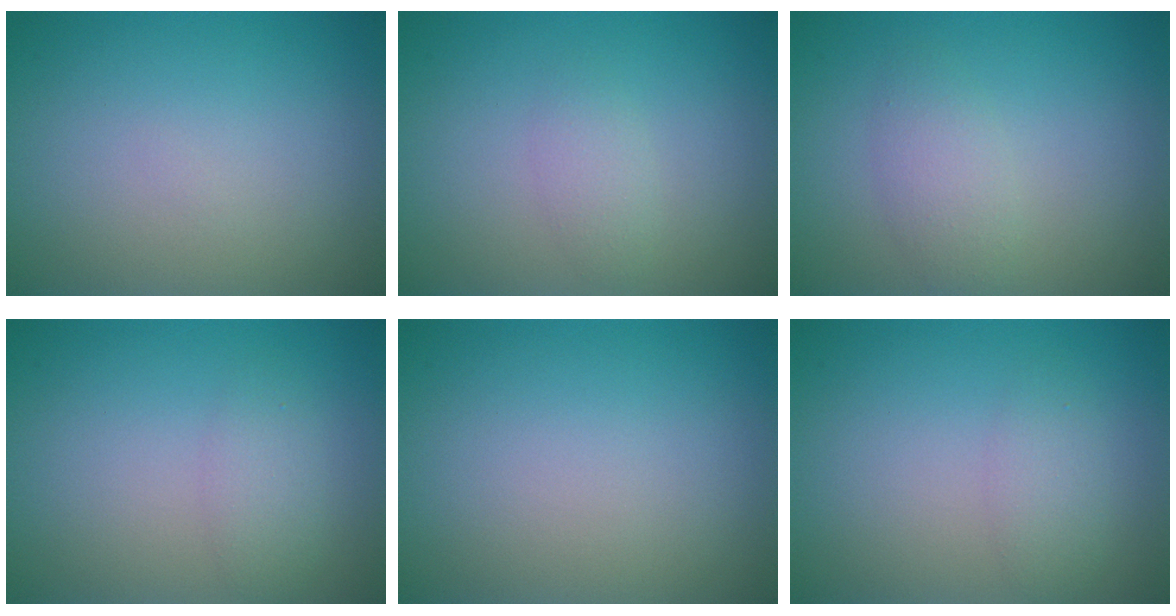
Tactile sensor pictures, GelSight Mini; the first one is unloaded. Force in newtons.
{"total": 1.4, "press": 1.4, "slide": 0.1}
{"total": 2.2, "press": 2.2, "slide": 0.0}
{"total": 1.7, "press": 1.7, "slide": 0.1}
{"total": 0.0}
{"total": 1.7, "press": 1.7, "slide": 0.1}